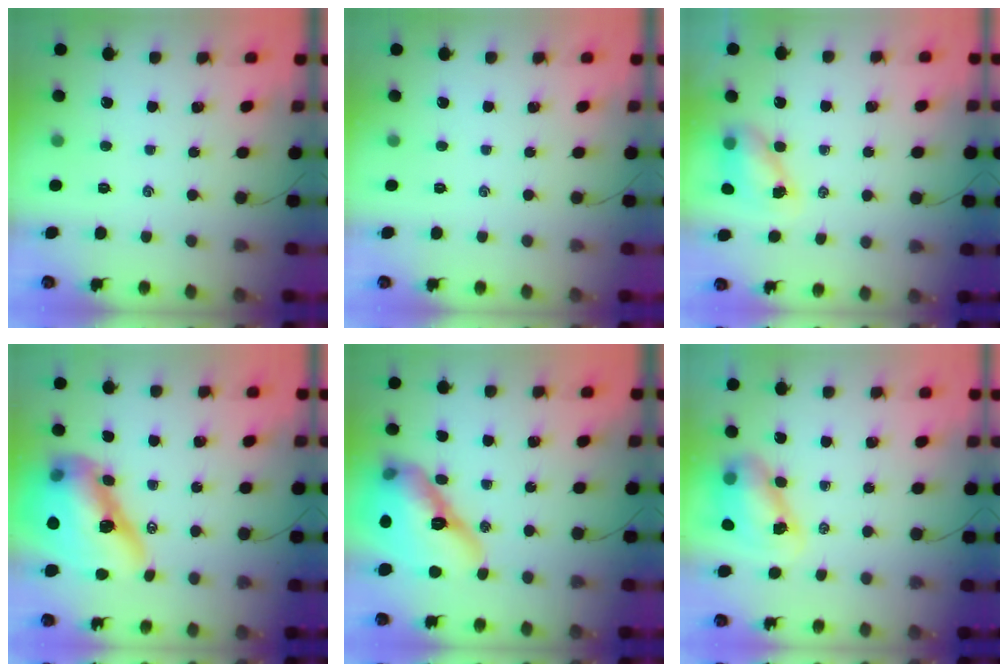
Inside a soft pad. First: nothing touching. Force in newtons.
{"total": 0.0}
{"total": 6.4, "press": 6.3, "slide": 0.8}
{"total": 19.4, "press": 18.6, "slide": 5.4}
{"total": 19.7, "press": 18.9, "slide": 5.7}
{"total": 9.5, "press": 9.3, "slide": 2.0}